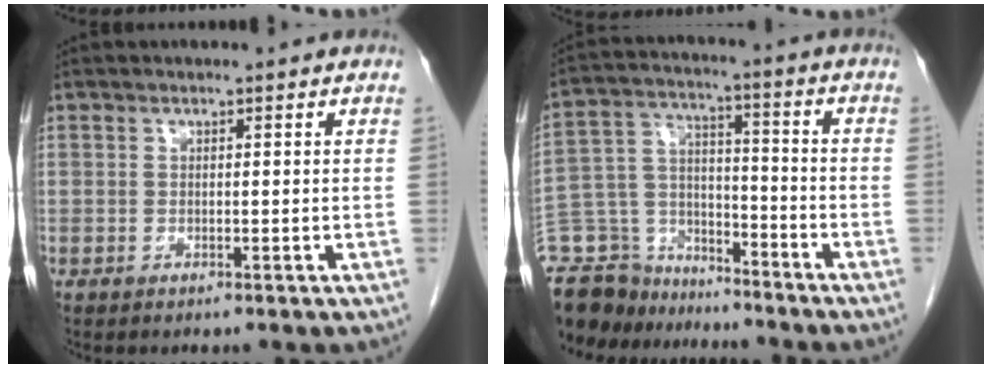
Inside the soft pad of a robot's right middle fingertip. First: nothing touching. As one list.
[{"total": 14.7, "force": [-13.2, 6.3, 1.6], "torque": [-0.052, 0.050, -0.227]}]